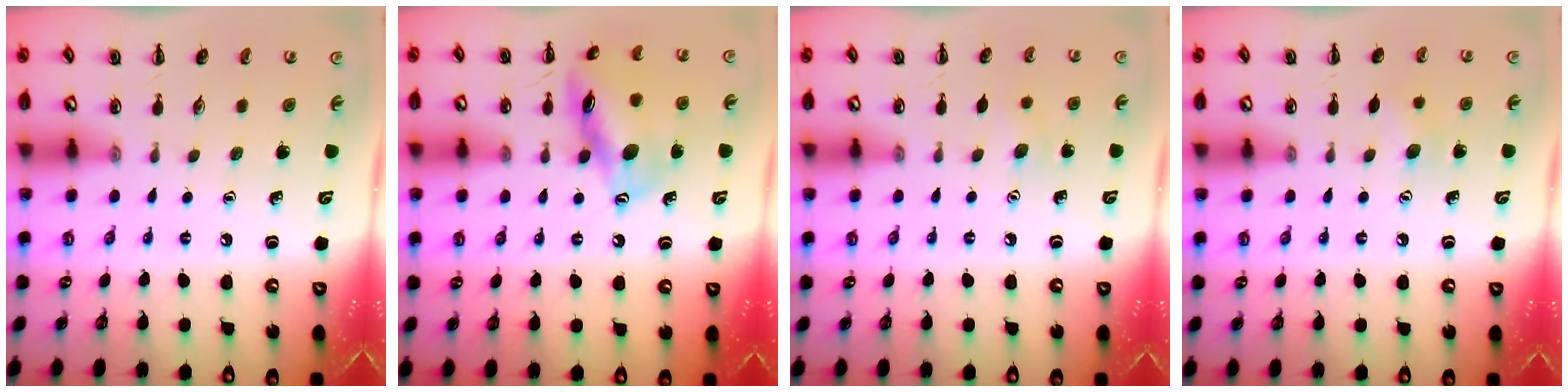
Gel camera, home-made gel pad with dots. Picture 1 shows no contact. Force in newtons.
{"total": 15.7, "press": 15.7, "slide": 1.0}
{"total": 5.7, "press": 5.5, "slide": 1.4}
{"total": 7.2, "press": 7.0, "slide": 1.8}